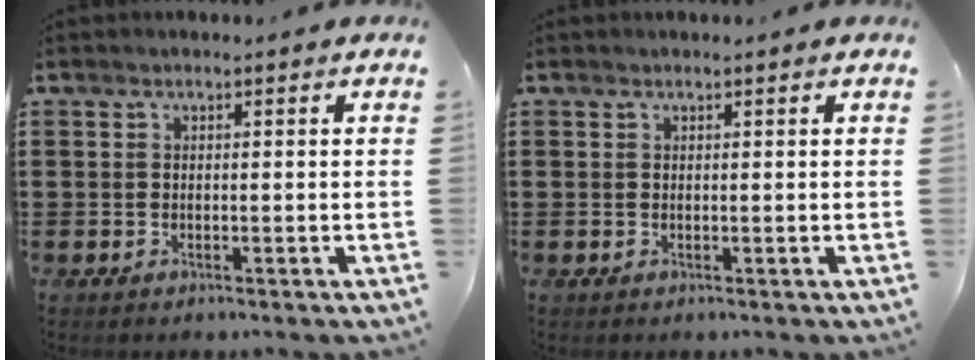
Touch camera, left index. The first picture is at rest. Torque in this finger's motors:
{"motor_torque": [0.10, -0.48, 0.06, 0.00]}